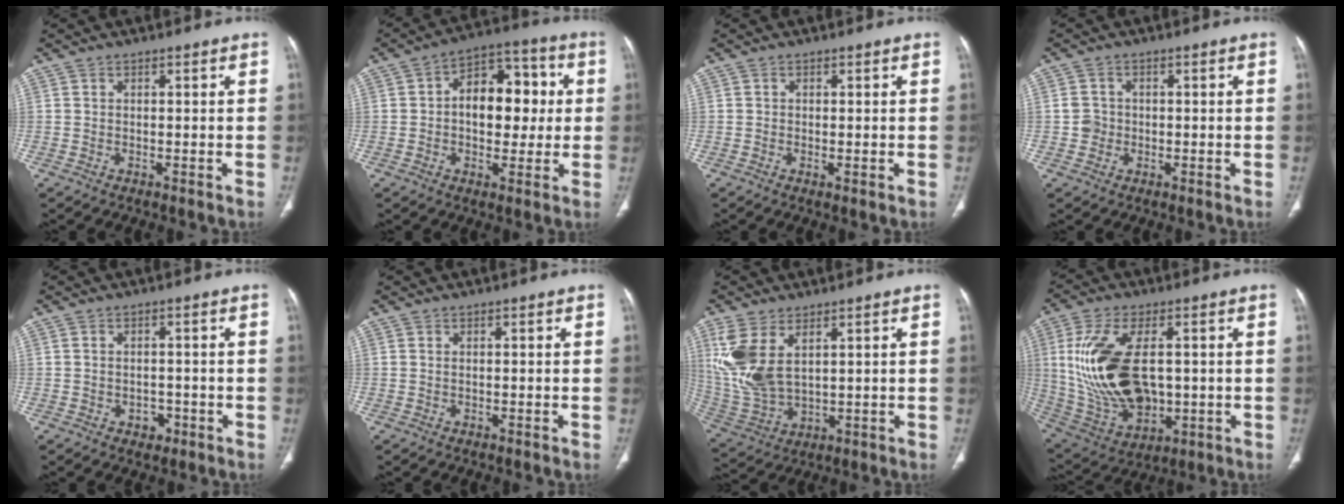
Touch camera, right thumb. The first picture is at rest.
{"total": 13.5, "force": [1.0, 8.7, 10.3], "torque": [-0.107, 0.027, 0.009]}
{"total": 1.2, "force": [-0.3, 0.4, 1.0], "torque": [-0.020, -0.004, -0.003]}
{"total": 2.6, "force": [-0.4, 2.5, 0.7], "torque": [0.001, 0.007, -0.007]}
{"total": 2.7, "force": [-1.1, 2.2, 1.2], "torque": [-0.006, 0.008, -0.009]}
{"total": 0.0}
{"total": 12.0, "force": [4.4, 6.3, 9.2], "torque": [-0.213, -0.012, 0.107]}
{"total": 19.9, "force": [1.6, 11.1, 16.4], "torque": [-0.331, -0.013, 0.048]}